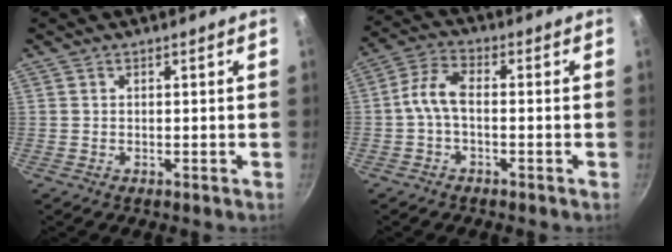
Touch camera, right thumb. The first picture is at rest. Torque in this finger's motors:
{"motor_torque": [-0.81, 0.63, 1.08, -0.94, 0.24]}